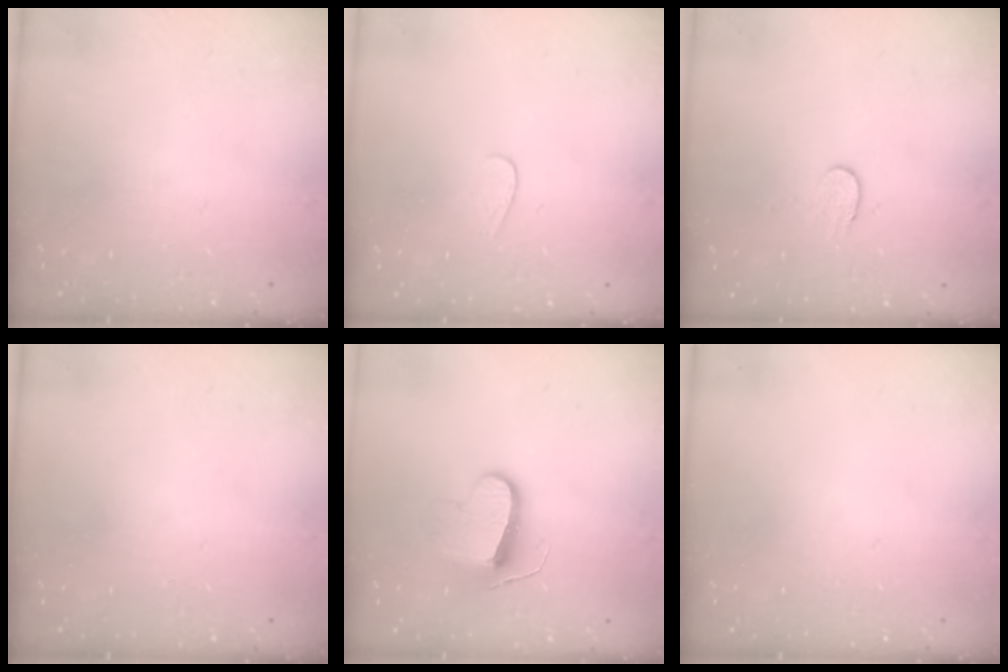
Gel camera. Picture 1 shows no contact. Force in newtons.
{"total": 3.5, "press": 3.5, "slide": 0.3}
{"total": 6.2, "press": 6.2, "slide": 0.5}
{"total": 0.0}
{"total": 9.2, "press": 9.2, "slide": 0.3}
{"total": 0.0}